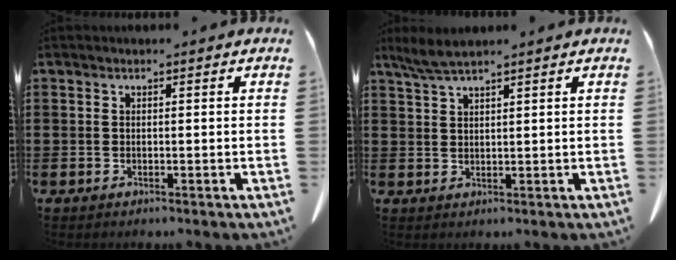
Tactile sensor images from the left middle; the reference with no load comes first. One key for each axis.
{"total": 3.0, "fx": 2.3, "fy": 0.3, "fz": 1.8, "tx": -0.042, "ty": 0.001, "tz": 0.044}